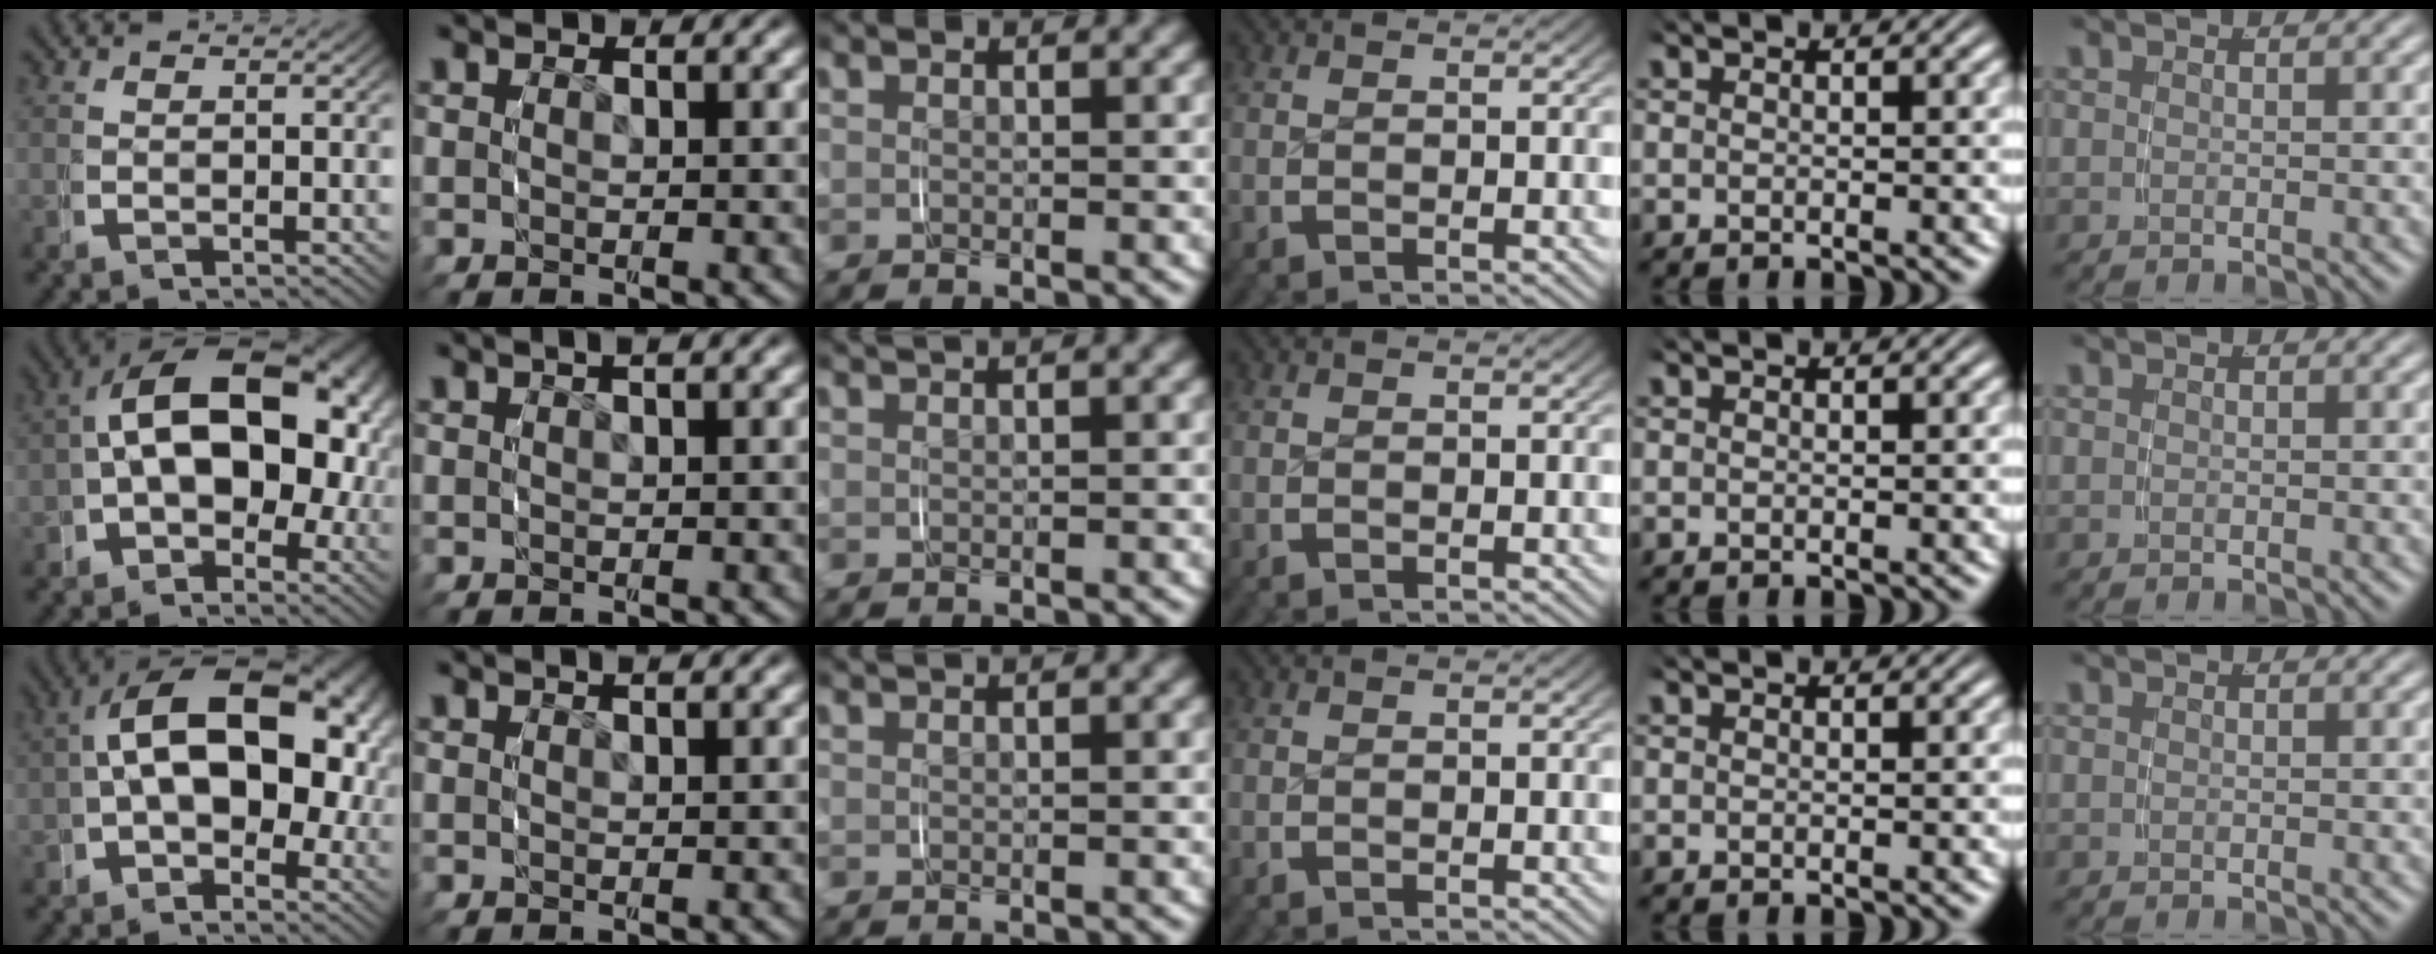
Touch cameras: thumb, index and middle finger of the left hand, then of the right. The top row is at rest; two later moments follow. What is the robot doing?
{"motion": "grasp_and_lifting", "object": "paper plate"}